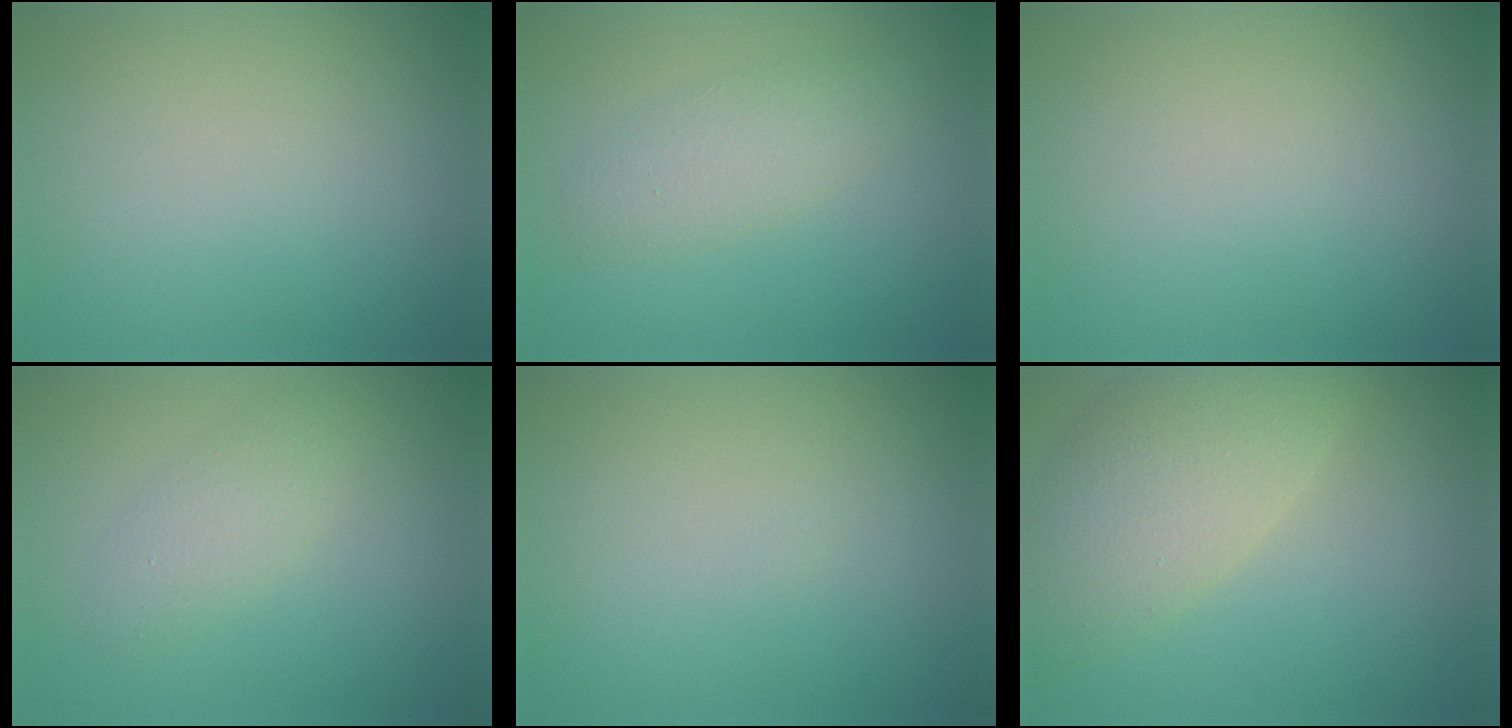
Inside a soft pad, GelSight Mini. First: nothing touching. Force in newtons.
{"total": 2.5, "press": 2.5, "slide": 0.1}
{"total": 0.0}
{"total": 2.3, "press": 2.3, "slide": 0.2}
{"total": 0.0}
{"total": 6.9, "press": 6.9, "slide": 0.9}